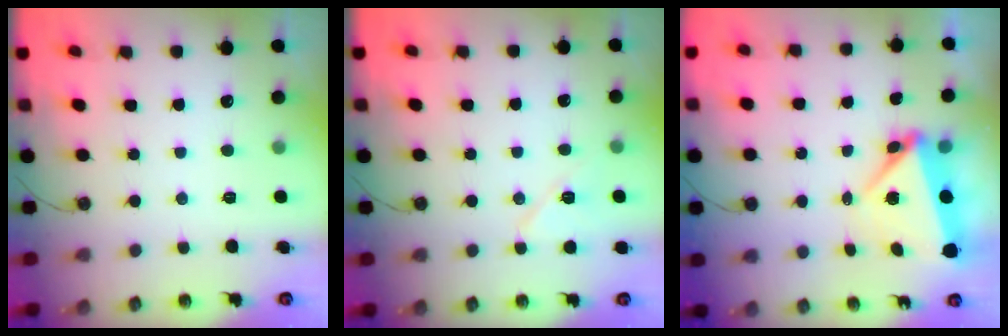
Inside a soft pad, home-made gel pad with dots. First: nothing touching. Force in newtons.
{"total": 7.5, "press": 7.4, "slide": 0.9}
{"total": 6.3, "press": 6.0, "slide": 1.9}